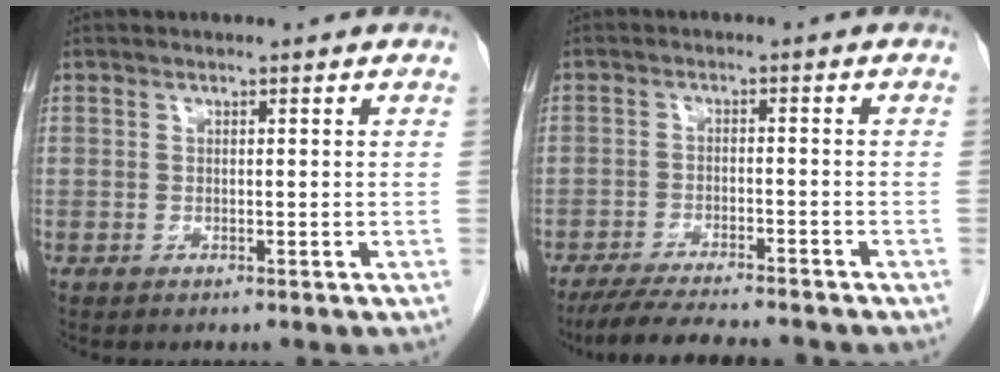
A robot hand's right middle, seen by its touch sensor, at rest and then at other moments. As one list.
[{"total": 10.6, "force": [-9.4, 1.0, 4.7], "torque": [-0.072, -0.016, -0.143]}]